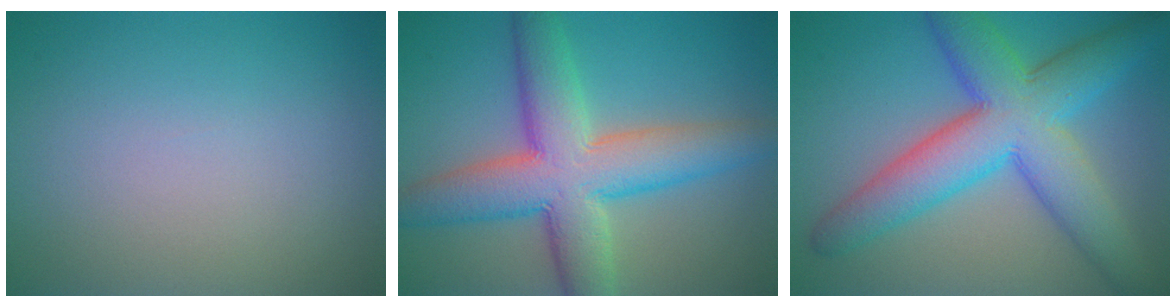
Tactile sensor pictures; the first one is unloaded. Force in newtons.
{"total": 9.6, "press": 9.6, "slide": 0.5}
{"total": 10.0, "press": 10.0, "slide": 0.3}